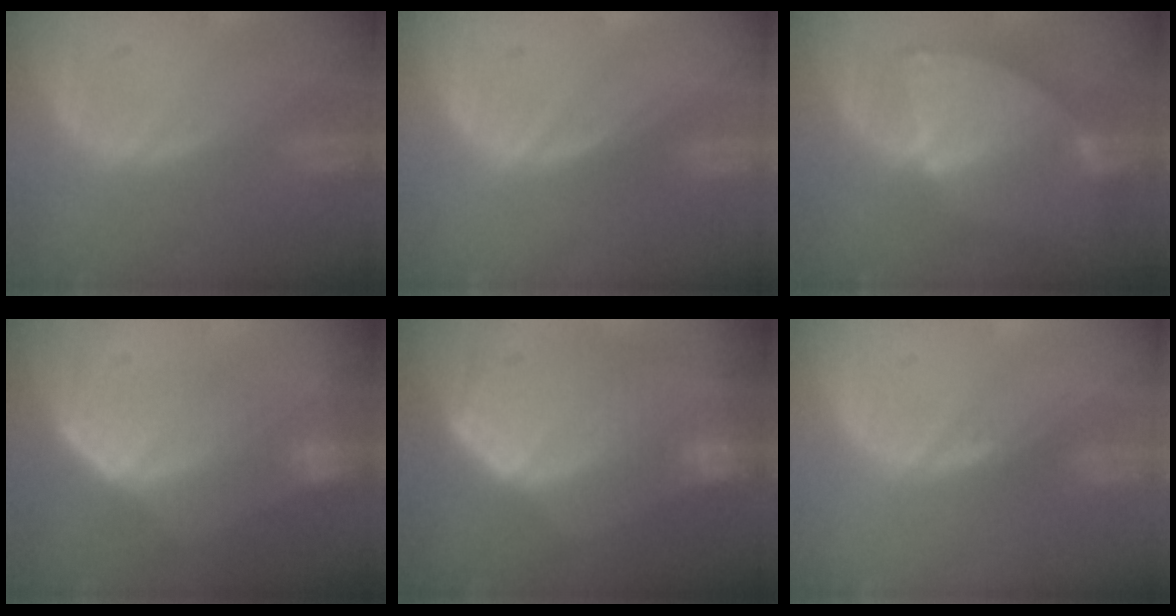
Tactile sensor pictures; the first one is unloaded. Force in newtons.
{"total": 0.0}
{"total": 7.6, "press": 6.9, "slide": 3.3}
{"total": 7.2, "press": 6.7, "slide": 2.8}
{"total": 10.8, "press": 9.4, "slide": 5.3}
{"total": 0.5, "press": 0.5, "slide": 0.2}